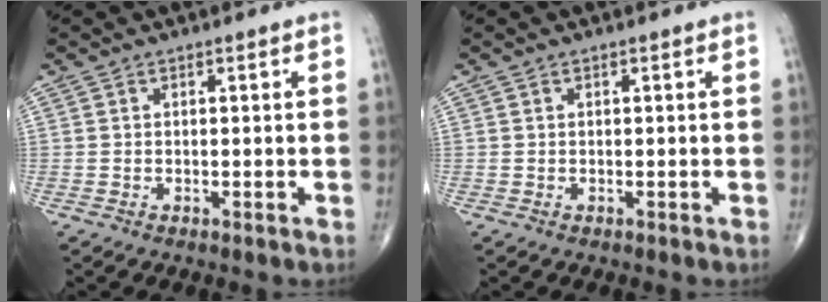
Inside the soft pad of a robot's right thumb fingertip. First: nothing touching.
{"total": 0.0}